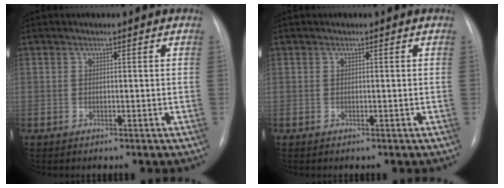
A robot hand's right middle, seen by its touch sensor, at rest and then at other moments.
{"total": 0.0}